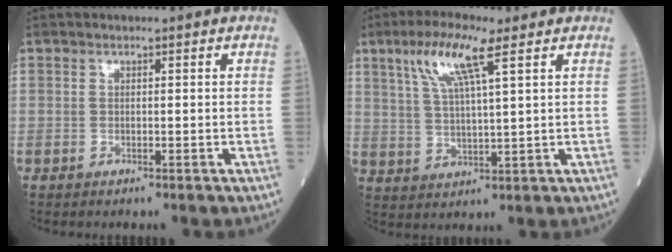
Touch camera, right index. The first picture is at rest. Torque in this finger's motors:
{"motor_torque": [1.04, 0.67, 0.33, 0.13]}